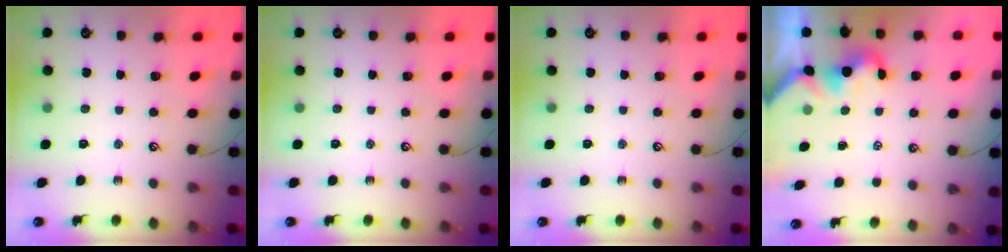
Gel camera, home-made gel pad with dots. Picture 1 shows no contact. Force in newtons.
{"total": 0.0}
{"total": 0.0}
{"total": 1.0, "press": 0.9, "slide": 0.4}